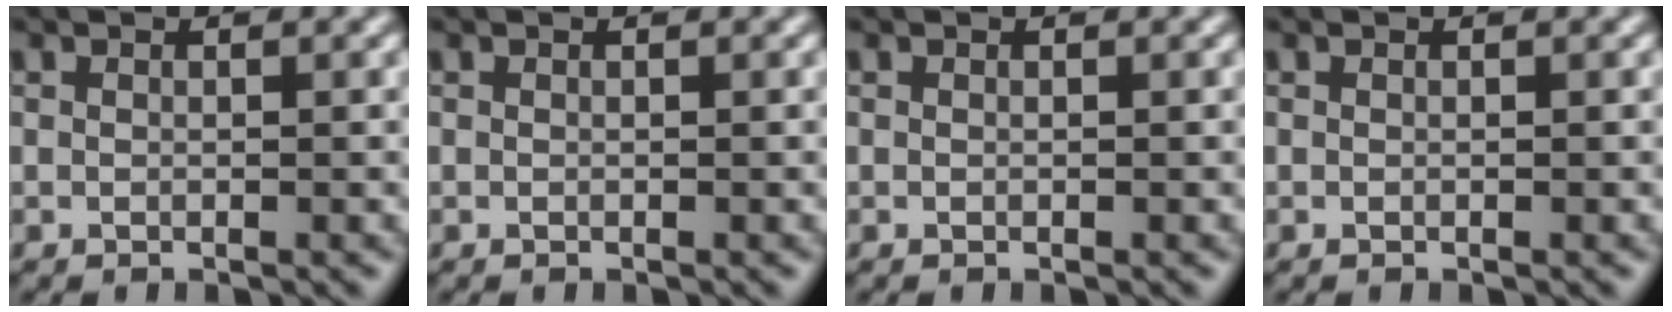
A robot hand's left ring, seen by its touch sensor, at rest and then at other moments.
{"total": 0.0}
{"total": 0.0}
{"total": 0.0}